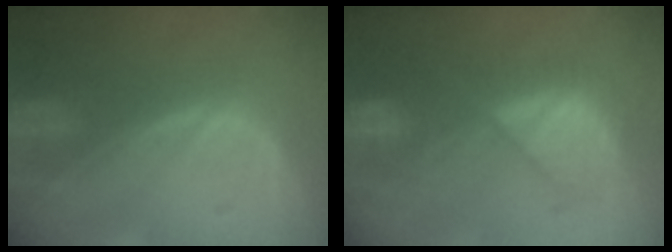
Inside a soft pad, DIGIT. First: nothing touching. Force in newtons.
{"total": 8.1, "press": 8.1, "slide": 0.0}